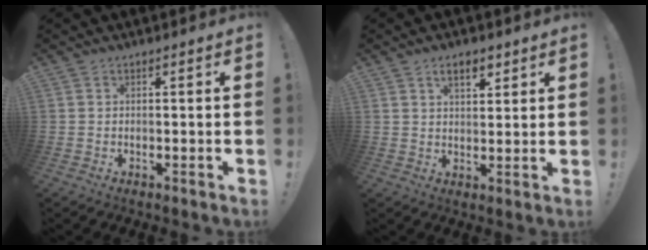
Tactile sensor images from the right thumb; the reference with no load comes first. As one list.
[{"total": 5.8, "force": [3.2, 2.9, 3.9], "torque": [-0.056, -0.006, 0.055]}]